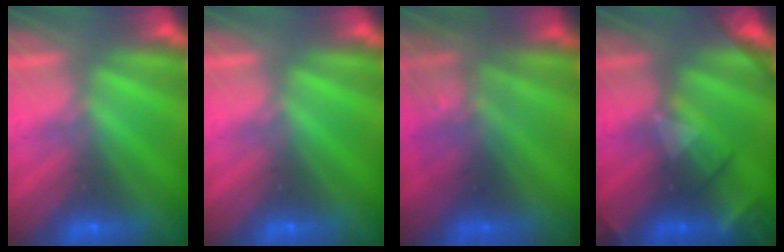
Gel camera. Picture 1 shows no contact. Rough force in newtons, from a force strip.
{"total": 0.0}
{"total": 3.0}
{"total": 2.6}